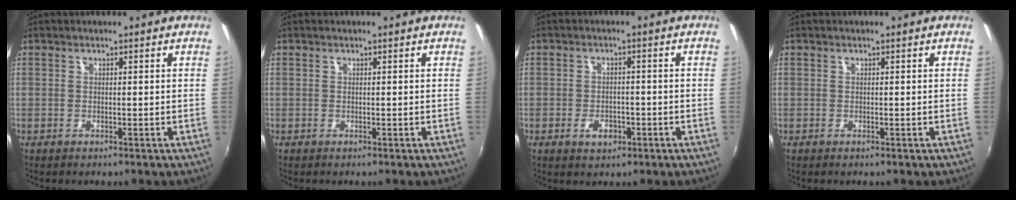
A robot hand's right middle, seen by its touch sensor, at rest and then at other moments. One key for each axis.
{"total": 0.0}
{"total": 4.2, "fx": -2.5, "fy": 1.8, "fz": 2.9, "tx": -0.065, "ty": -0.003, "tz": -0.043}
{"total": 0.0}